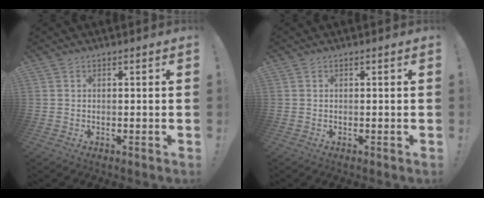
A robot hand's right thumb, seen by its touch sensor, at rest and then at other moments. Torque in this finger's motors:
{"motor_torque": [0.02, 0.05, 0.15, -0.06, -0.11]}